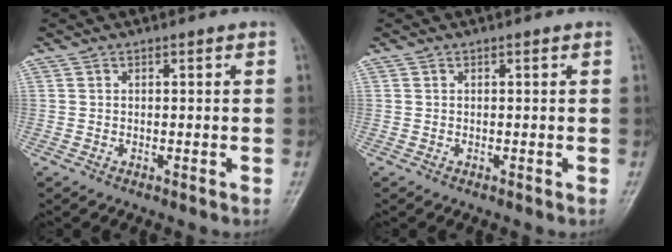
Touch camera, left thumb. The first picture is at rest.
{"total": 0.0}